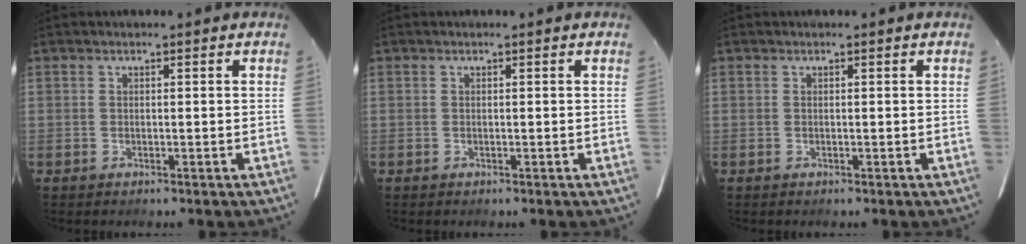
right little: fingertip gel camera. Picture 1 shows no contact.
{"total": 0.0}
{"total": 0.0}